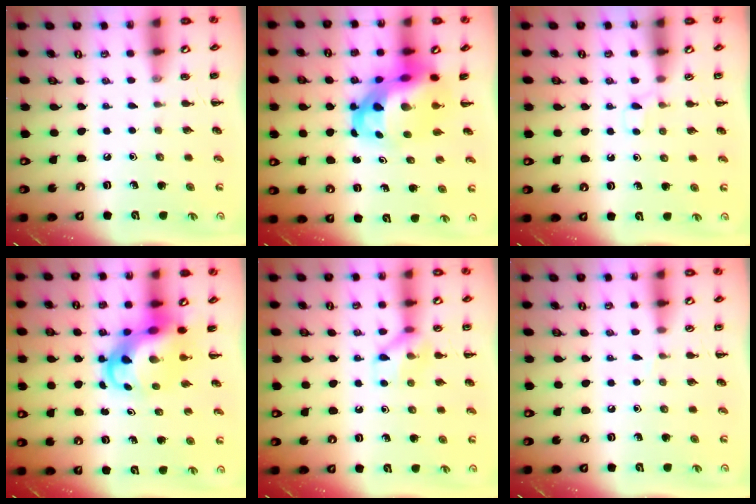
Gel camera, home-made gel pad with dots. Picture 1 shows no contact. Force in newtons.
{"total": 10.2, "press": 9.8, "slide": 2.8}
{"total": 3.1, "press": 2.9, "slide": 1.2}
{"total": 6.6, "press": 6.3, "slide": 2.2}
{"total": 8.7, "press": 8.7, "slide": 0.5}
{"total": 3.0, "press": 2.8, "slide": 1.0}